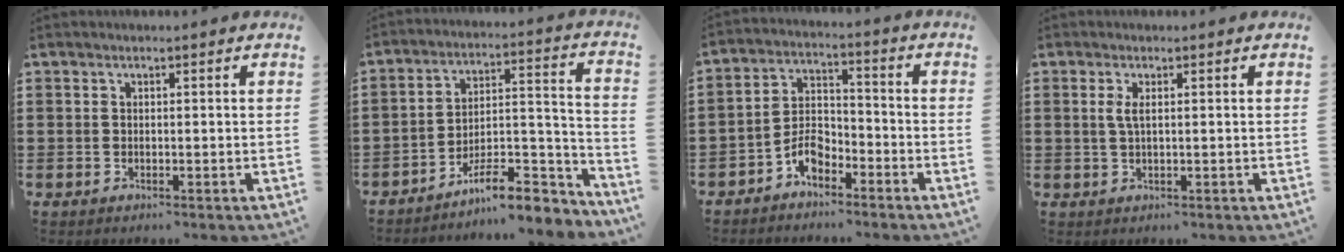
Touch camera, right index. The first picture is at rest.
{"total": 10.0, "force": [-8.3, 2.6, 4.9], "torque": [-0.061, 0.030, -0.153]}
{"total": 5.5, "force": [-3.6, 2.9, 3.0], "torque": [-0.065, 0.012, -0.071]}
{"total": 2.0, "force": [0.4, 0.4, 1.9], "torque": [-0.038, 0.003, 0.006]}